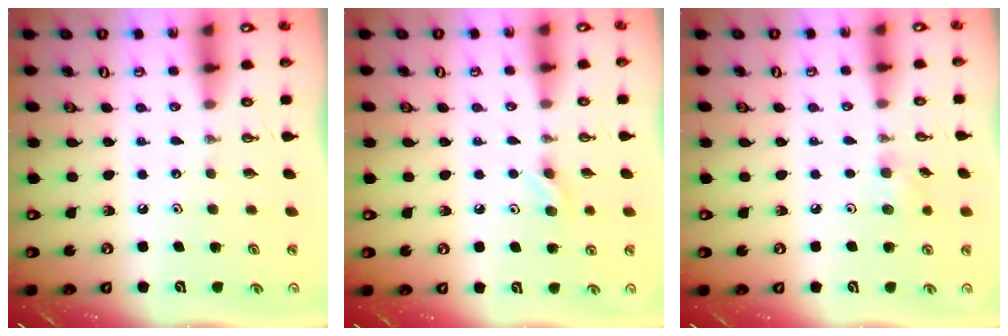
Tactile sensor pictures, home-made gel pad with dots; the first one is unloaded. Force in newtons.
{"total": 4.4, "press": 4.2, "slide": 1.3}
{"total": 4.7, "press": 4.5, "slide": 1.4}